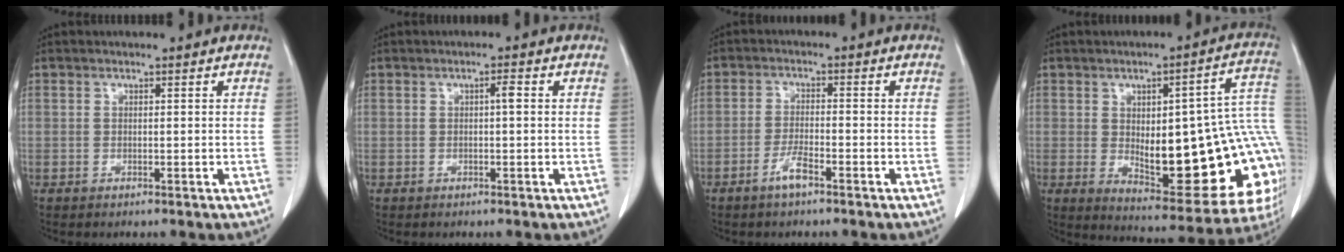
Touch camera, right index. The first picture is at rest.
{"total": 1.3, "force": [0.1, 0.1, 1.3], "torque": [-0.021, 0.004, 0.002]}
{"total": 3.5, "force": [-2.4, 0.4, 2.5], "torque": [-0.052, -0.001, -0.046]}
{"total": 24.5, "force": [-1.5, 7.2, 23.4], "torque": [-0.225, 0.023, 0.004]}